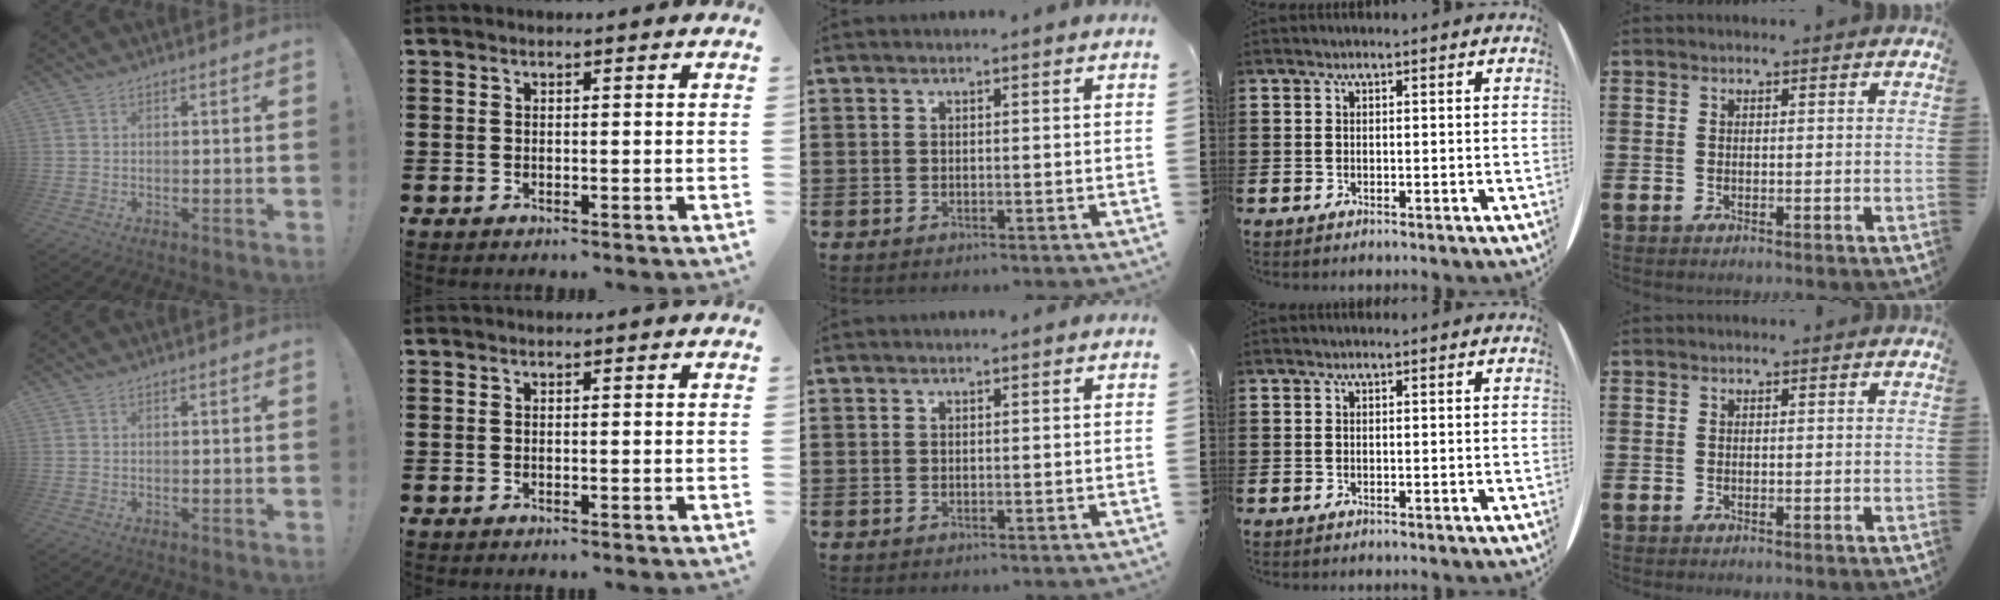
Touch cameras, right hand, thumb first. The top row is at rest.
{}